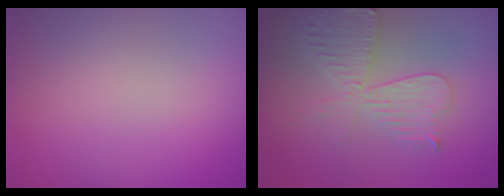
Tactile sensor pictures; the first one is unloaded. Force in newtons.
{"total": 4.4, "press": 3.8, "slide": 2.1}